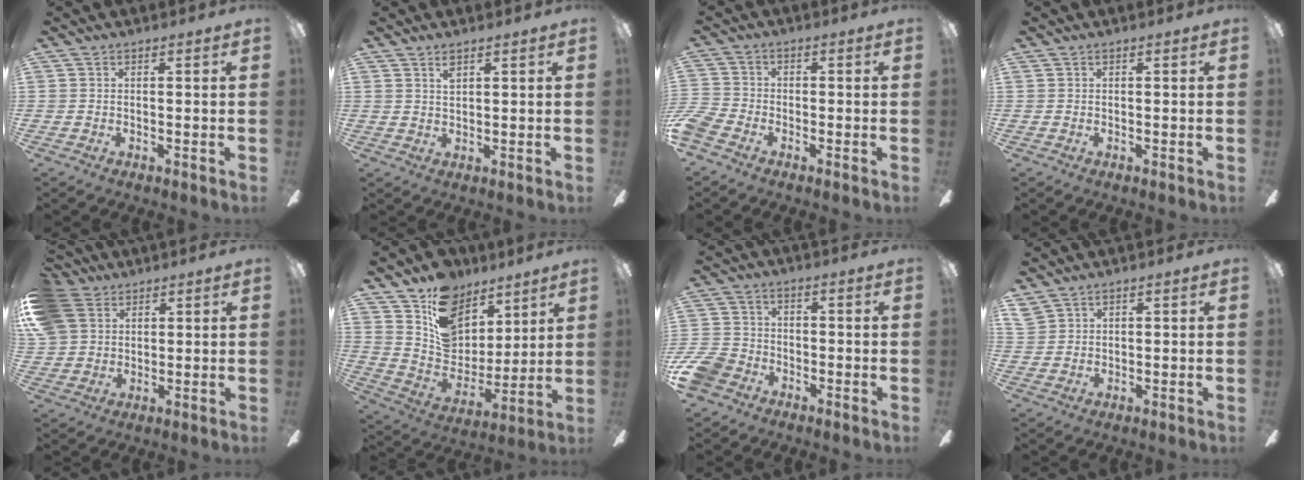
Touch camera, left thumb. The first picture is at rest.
{"total": 2.5, "force": [1.7, 0.8, 1.6], "torque": [-0.029, -0.002, 0.028]}
{"total": 4.2, "force": [-2.5, 2.7, 1.9], "torque": [-0.055, 0.008, -0.051]}
{"total": 0.0}
{"total": 9.9, "force": [4.7, 7.8, 3.9], "torque": [-0.100, 0.001, 0.098]}
{"total": 16.6, "force": [11.1, 10.8, 6.0], "torque": [-0.113, -0.068, 0.212]}
{"total": 7.4, "force": [-4.0, 5.4, 3.0], "torque": [-0.082, 0.024, -0.079]}
{"total": 2.5, "force": [1.9, 1.4, 0.5], "torque": [-0.014, -0.001, 0.039]}